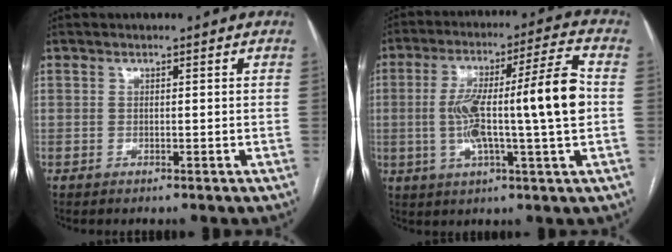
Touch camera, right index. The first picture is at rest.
{"total": 15.9, "force": [-0.4, 0.3, 15.9], "torque": [-0.274, 0.021, -0.011]}